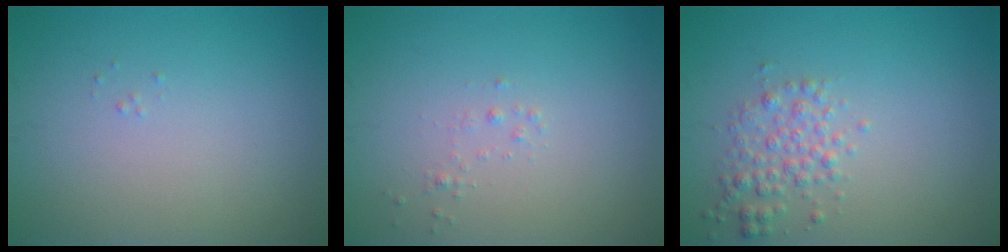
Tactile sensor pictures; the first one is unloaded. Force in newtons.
{"total": 0.6, "press": 0.6, "slide": 0.0}
{"total": 2.4, "press": 2.4, "slide": 0.0}